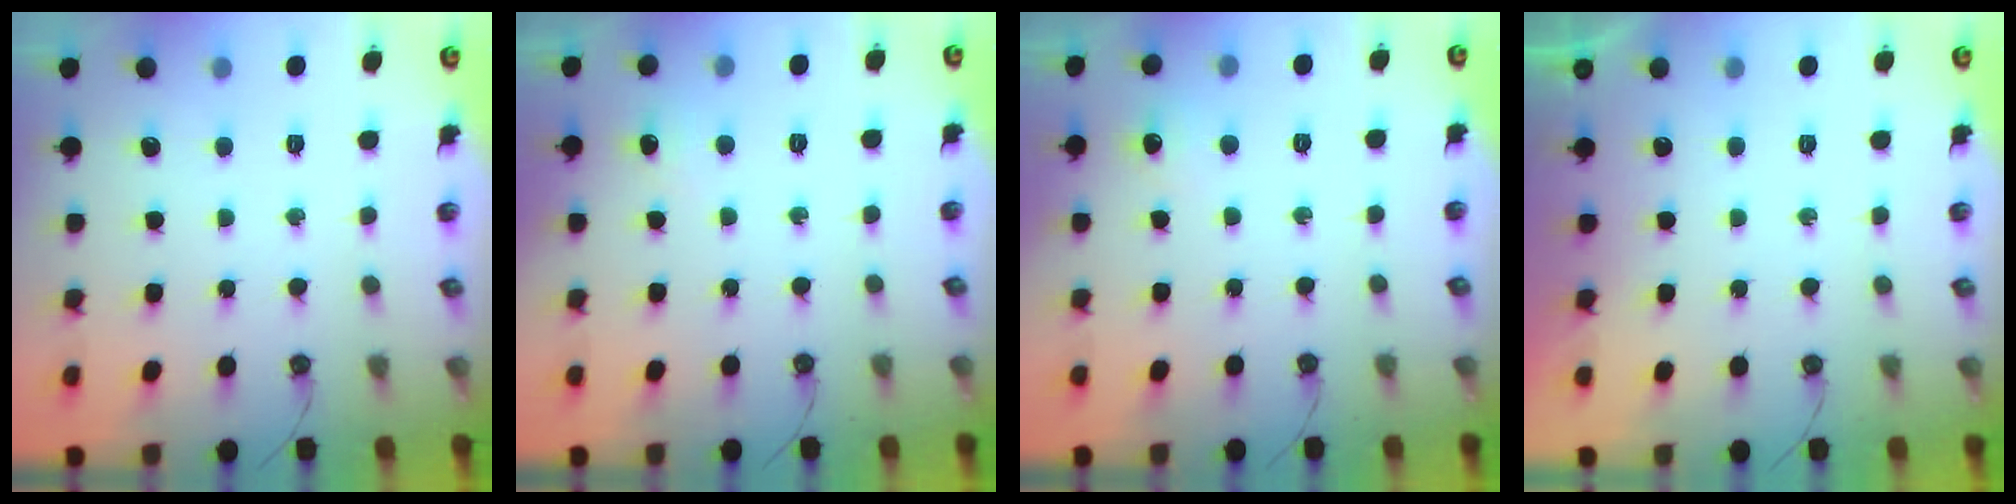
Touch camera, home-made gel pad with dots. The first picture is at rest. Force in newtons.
{"total": 2.3, "press": 2.0, "slide": 1.0}
{"total": 4.4, "press": 4.4, "slide": 0.5}
{"total": 0.0}